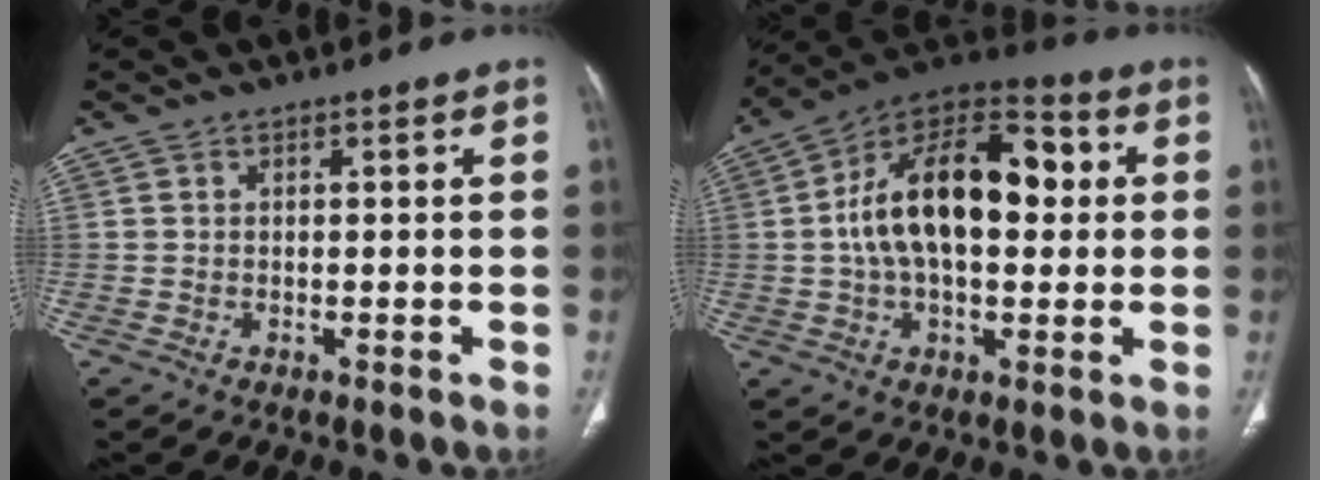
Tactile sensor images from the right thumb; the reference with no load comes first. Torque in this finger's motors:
{"motor_torque": [-1.11, 1.79, 1.73, -0.17, 0.48]}